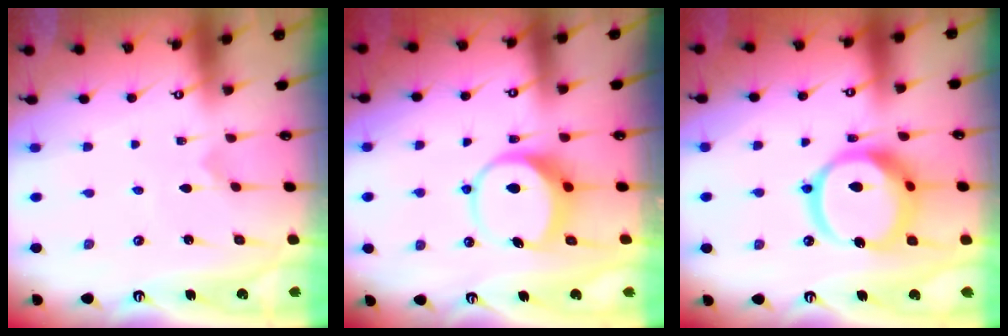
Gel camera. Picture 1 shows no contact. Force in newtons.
{"total": 8.6, "press": 8.5, "slide": 1.4}
{"total": 17.7, "press": 17.5, "slide": 2.5}